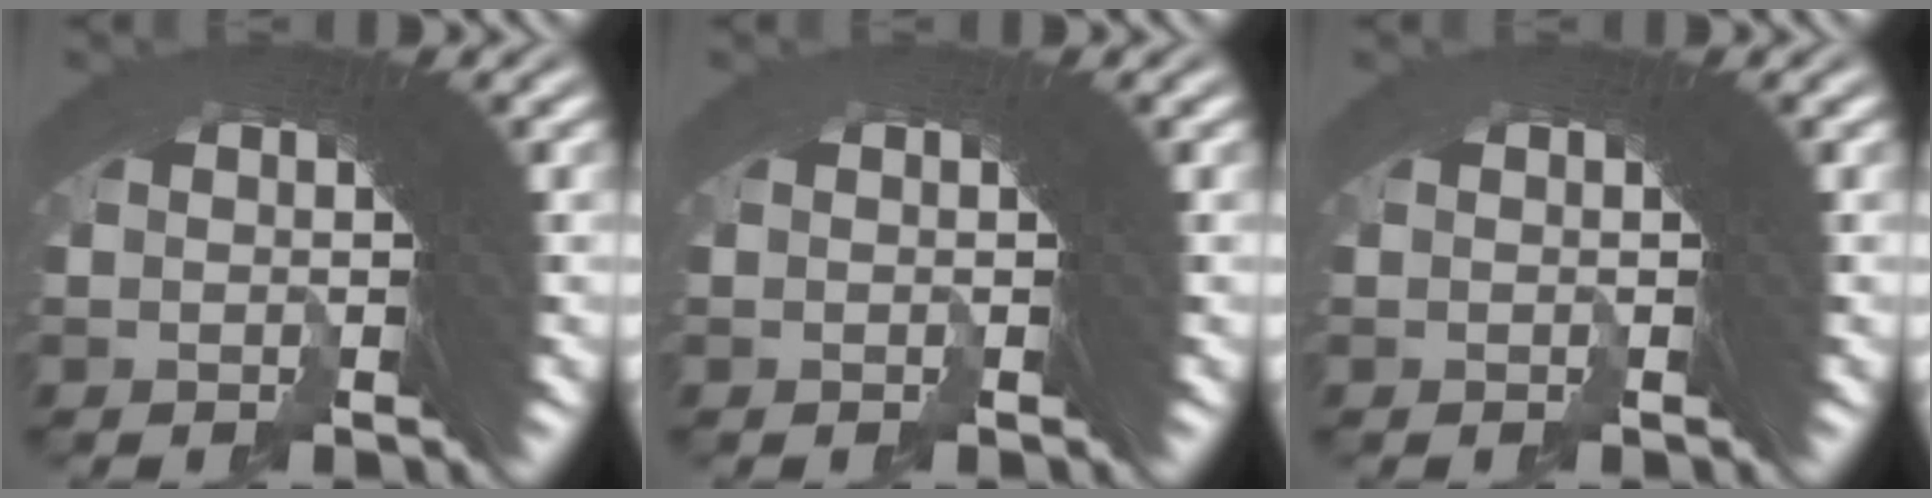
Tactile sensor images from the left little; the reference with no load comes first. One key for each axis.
{"total": 0.0}
{"total": 0.0}